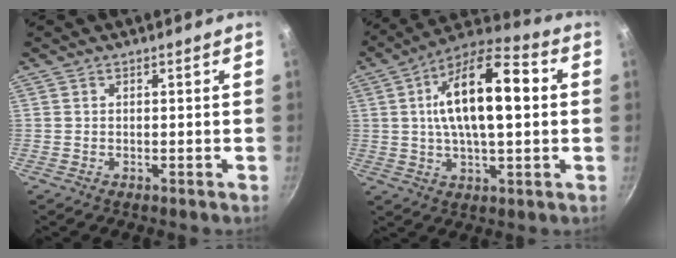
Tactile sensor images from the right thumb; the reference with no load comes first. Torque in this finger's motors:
{"motor_torque": [0.41, 4.30, 1.84, 0.59, 0.17]}